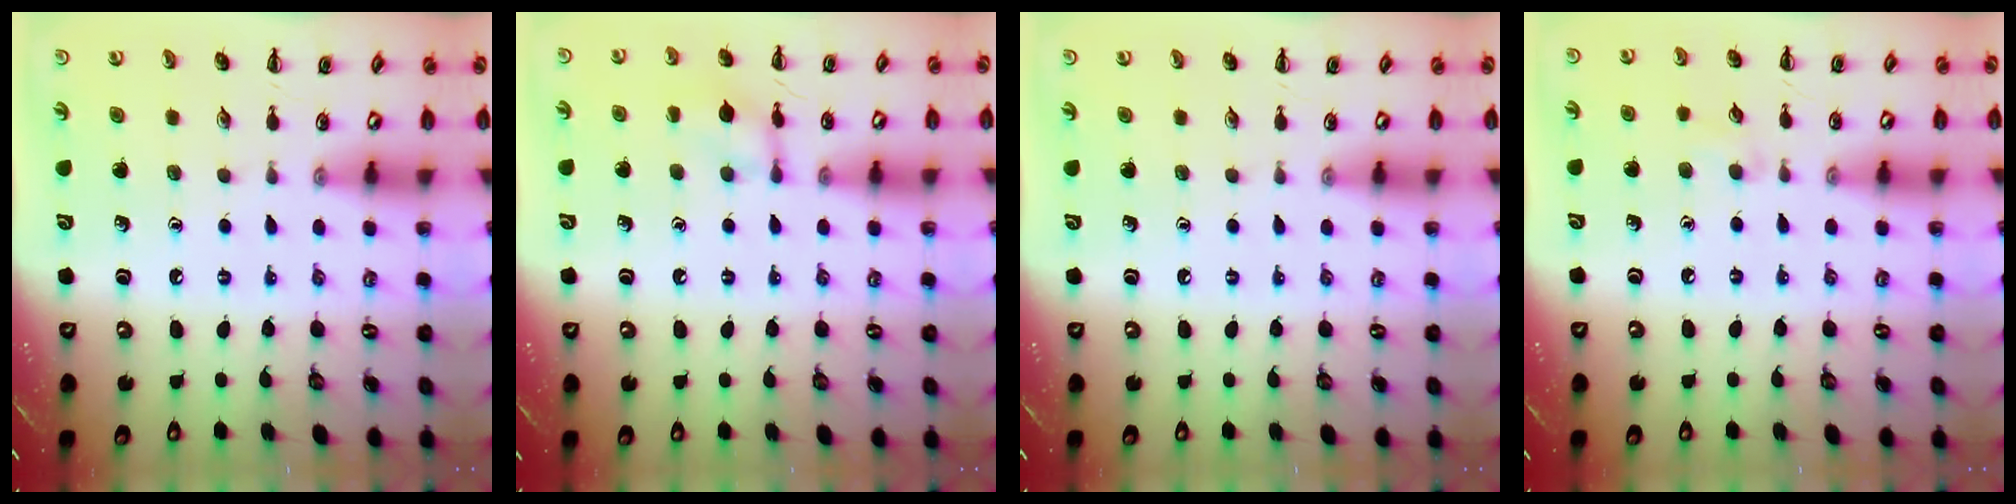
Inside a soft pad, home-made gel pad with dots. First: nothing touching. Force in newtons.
{"total": 8.8, "press": 8.7, "slide": 1.2}
{"total": 0.0}
{"total": 3.9, "press": 3.6, "slide": 1.5}